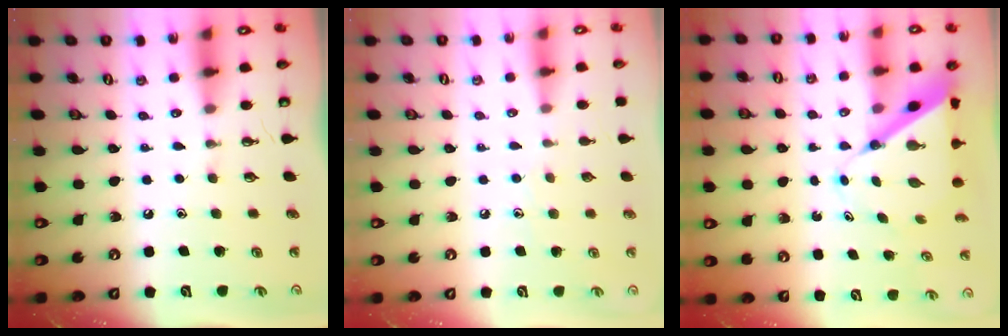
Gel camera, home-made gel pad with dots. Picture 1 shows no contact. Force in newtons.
{"total": 4.4, "press": 4.4, "slide": 0.6}
{"total": 8.4, "press": 8.4, "slide": 0.6}